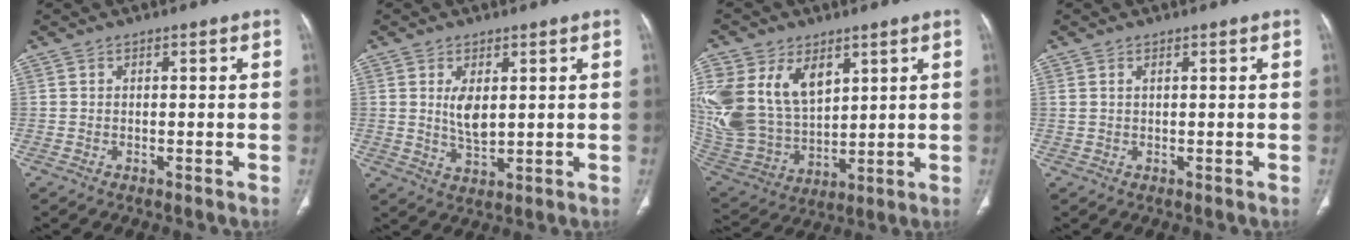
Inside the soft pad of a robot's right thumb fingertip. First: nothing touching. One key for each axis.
{"total": 5.2, "fx": 1.3, "fy": 2.5, "fz": 4.3, "tx": -0.075, "ty": -0.016, "tz": 0.033}
{"total": 22.2, "fx": 8.2, "fy": 14.9, "fz": 14.2, "tx": -0.305, "ty": -0.010, "tz": 0.178}
{"total": 1.0, "fx": 0.5, "fy": 0.4, "fz": 0.8, "tx": -0.023, "ty": 0.009, "tz": 0.015}